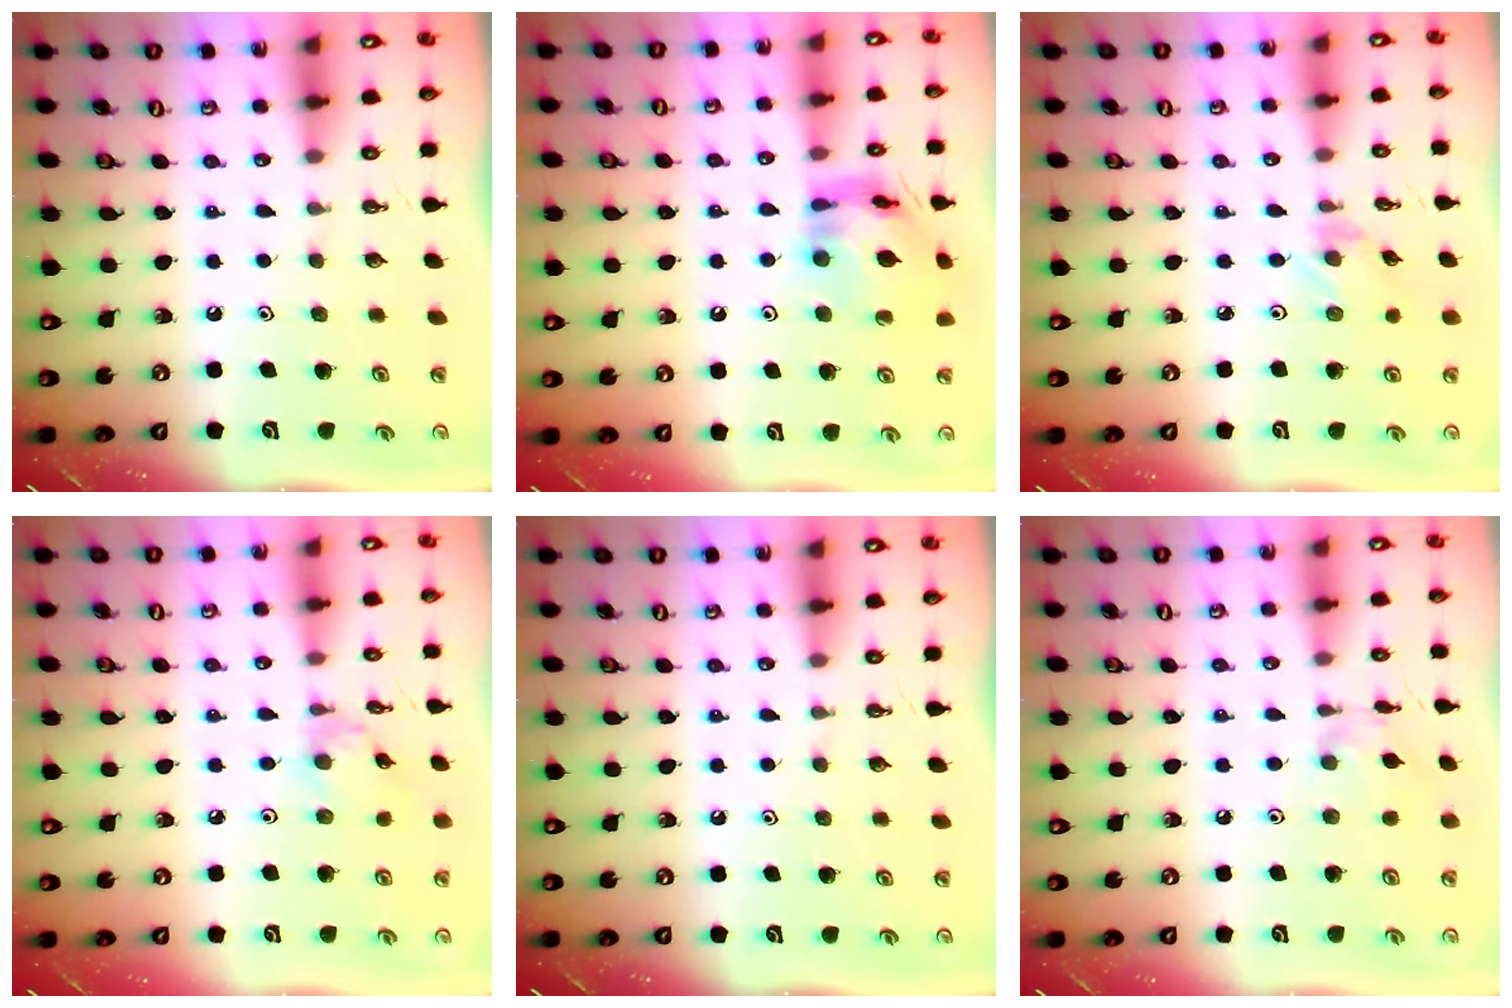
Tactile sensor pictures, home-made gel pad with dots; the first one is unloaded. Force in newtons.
{"total": 13.7, "press": 13.6, "slide": 1.4}
{"total": 0.6, "press": 0.6, "slide": 0.2}
{"total": 2.1, "press": 2.1, "slide": 0.2}
{"total": 0.0}
{"total": 2.0, "press": 2.0, "slide": 0.2}